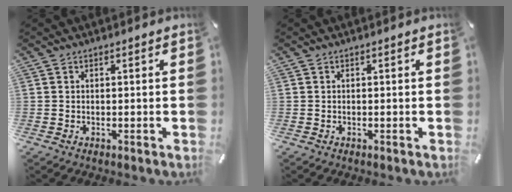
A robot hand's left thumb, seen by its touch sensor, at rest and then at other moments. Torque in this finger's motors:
{"motor_torque": [0.00, 0.00, 0.00, 0.00, 0.00]}